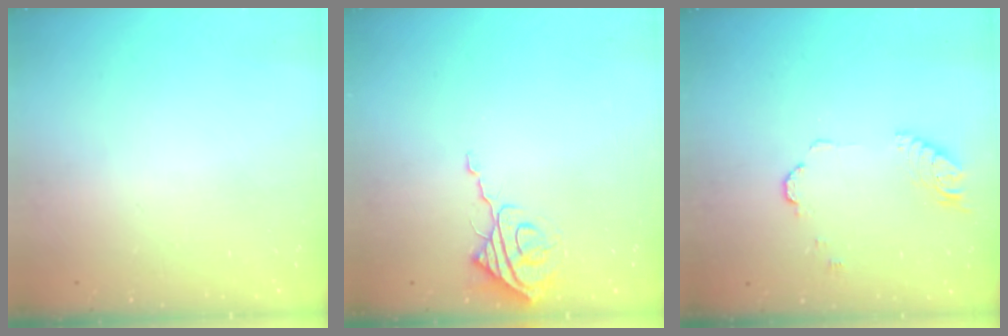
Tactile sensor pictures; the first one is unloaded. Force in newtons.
{"total": 9.1, "press": 9.1, "slide": 0.7}
{"total": 5.3, "press": 5.2, "slide": 0.6}